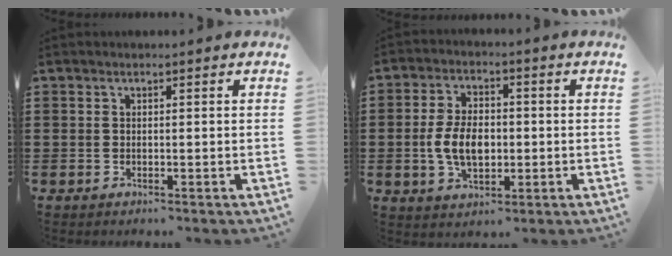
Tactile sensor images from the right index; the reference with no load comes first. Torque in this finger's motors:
{"motor_torque": [2.03, 0.11, 0.89, 0.19]}